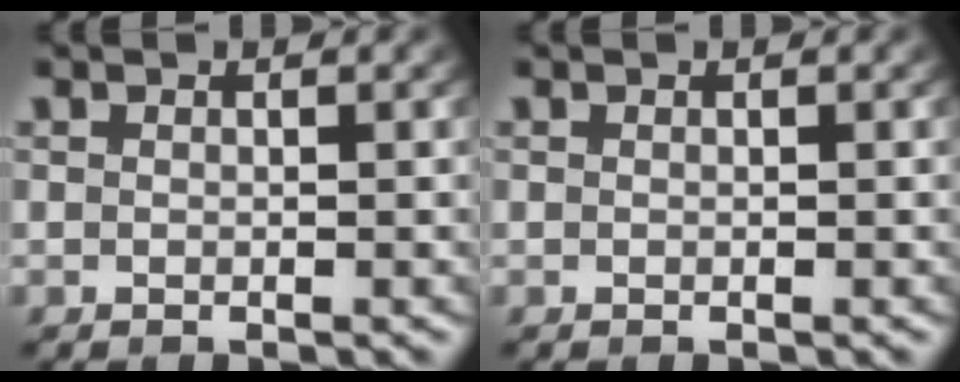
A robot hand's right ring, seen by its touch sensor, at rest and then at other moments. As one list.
[{"total": 0.0}]